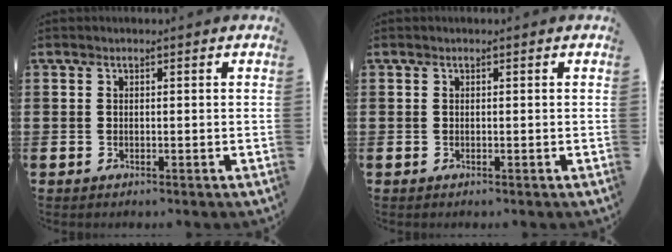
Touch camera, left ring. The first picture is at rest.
{"total": 0.0}